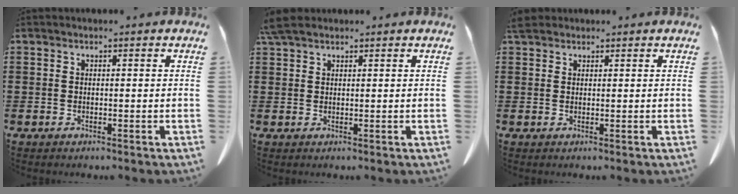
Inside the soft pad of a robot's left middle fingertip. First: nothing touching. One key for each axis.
{"total": 2.7, "fx": 2.2, "fy": 0.7, "fz": 1.5, "tx": -0.036, "ty": 0.005, "tz": 0.042}
{"total": 2.0, "fx": 1.6, "fy": 0.8, "fz": 0.7, "tx": -0.021, "ty": 0.006, "tz": 0.032}